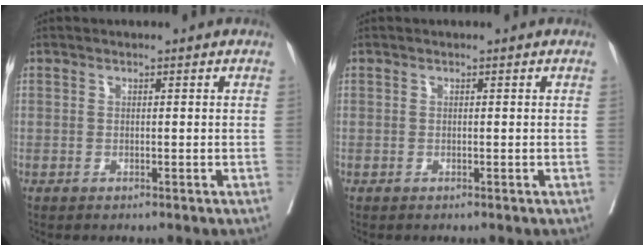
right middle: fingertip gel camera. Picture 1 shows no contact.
{"total": 0.0}